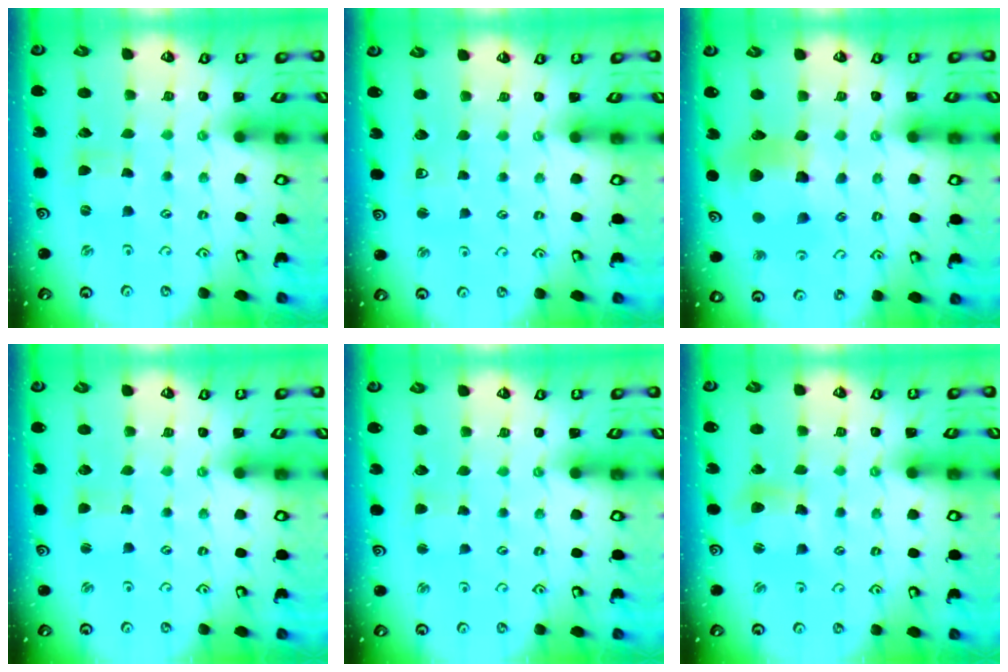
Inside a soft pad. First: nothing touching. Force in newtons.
{"total": 2.8, "press": 2.7, "slide": 0.7}
{"total": 12.5, "press": 12.3, "slide": 2.1}
{"total": 1.1, "press": 1.0, "slide": 0.3}
{"total": 2.5, "press": 2.5, "slide": 0.4}
{"total": 6.3, "press": 6.2, "slide": 1.2}